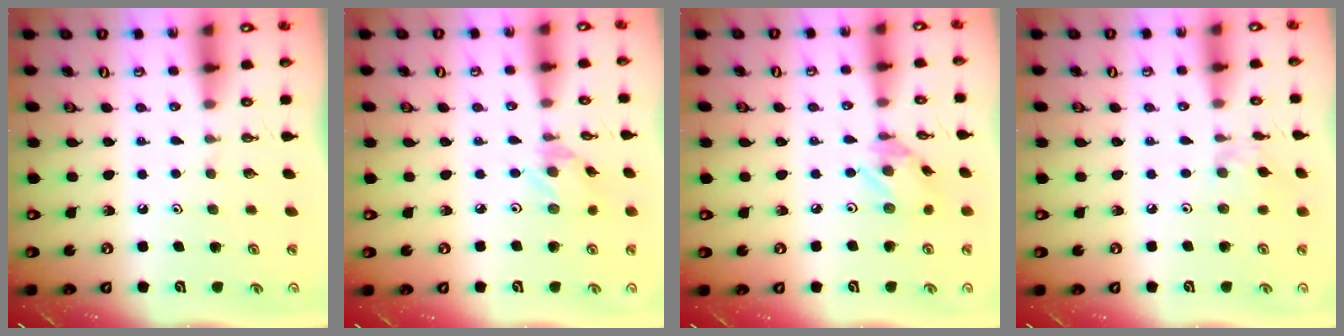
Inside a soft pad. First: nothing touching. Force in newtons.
{"total": 1.3, "press": 1.3, "slide": 0.1}
{"total": 4.8, "press": 4.8, "slide": 0.2}
{"total": 1.9, "press": 1.8, "slide": 0.5}